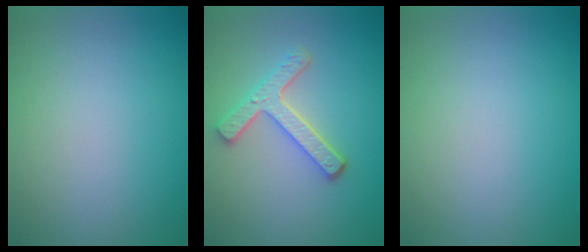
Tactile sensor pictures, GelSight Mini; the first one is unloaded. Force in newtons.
{"total": 3.8, "press": 3.1, "slide": 2.2}
{"total": 0.0}